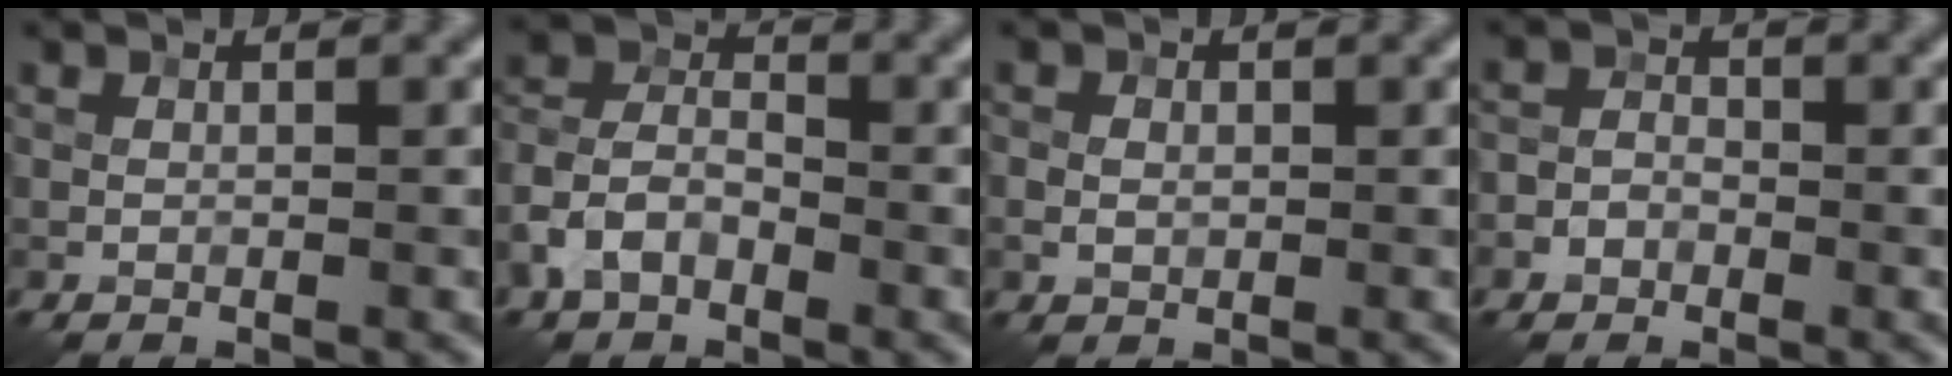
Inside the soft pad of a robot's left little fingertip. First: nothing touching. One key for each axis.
{"total": 4.4, "fx": -2.5, "fy": 2.8, "fz": 2.5, "tx": -0.053, "ty": 0.007, "tz": -0.058}
{"total": 1.4, "fx": 0.0, "fy": 1.2, "fz": 0.8, "tx": -0.012, "ty": -0.001, "tz": 0.002}
{"total": 1.6, "fx": -0.8, "fy": 1.3, "fz": 0.4, "tx": 0.008, "ty": 0.006, "tz": -0.023}